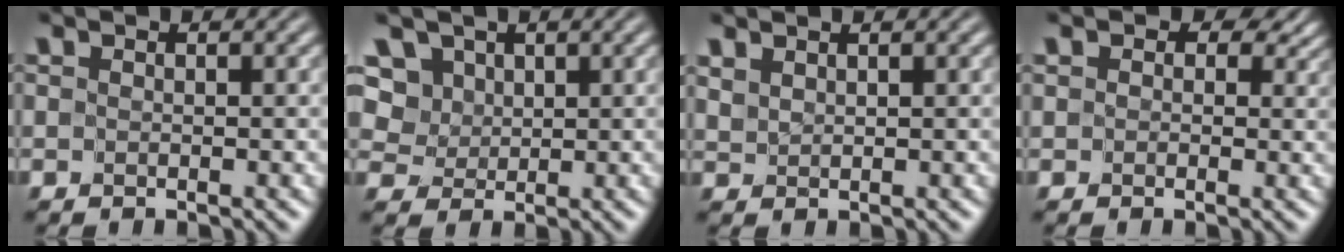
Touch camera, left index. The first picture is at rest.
{"total": 6.9, "force": [3.7, 5.1, 2.9], "torque": [-0.067, 0.013, 0.053]}
{"total": 1.4, "force": [1.4, 0.4, 0.1], "torque": [-0.004, 0.001, 0.033]}
{"total": 3.8, "force": [1.8, 2.9, 1.8], "torque": [-0.018, 0.004, 0.009]}